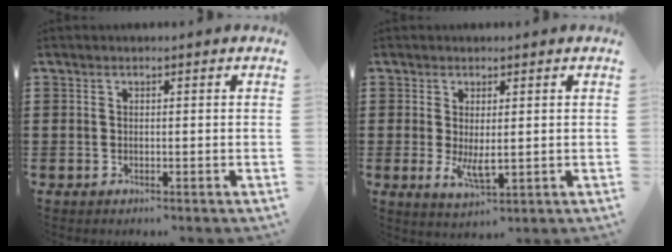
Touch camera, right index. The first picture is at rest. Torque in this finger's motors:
{"motor_torque": [1.04, 1.10, 0.12, 0.07]}